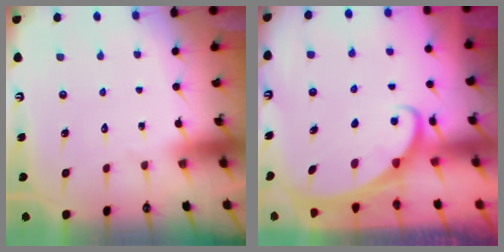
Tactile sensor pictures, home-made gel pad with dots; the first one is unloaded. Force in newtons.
{"total": 2.4, "press": 2.4, "slide": 0.3}